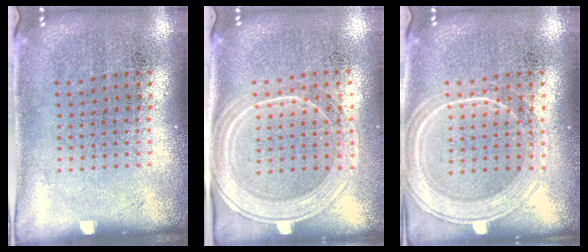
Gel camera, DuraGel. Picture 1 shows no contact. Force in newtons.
{"total": 2.1, "press": 1.9, "slide": 0.9}
{"total": 3.0, "press": 2.9, "slide": 0.5}